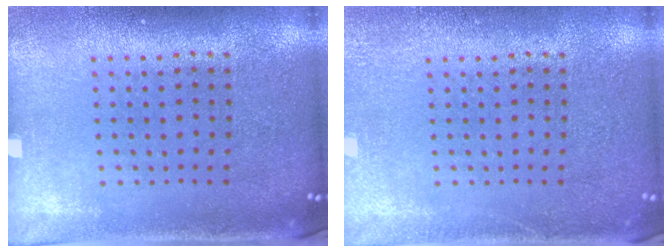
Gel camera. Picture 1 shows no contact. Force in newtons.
{"total": 1.9, "press": 1.9, "slide": 0.3}